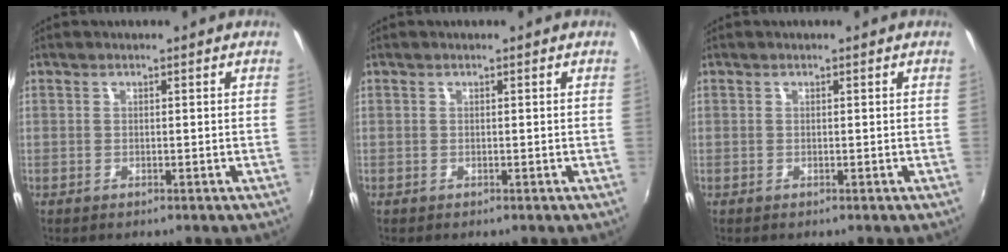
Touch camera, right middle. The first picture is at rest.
{"total": 0.0}
{"total": 0.0}